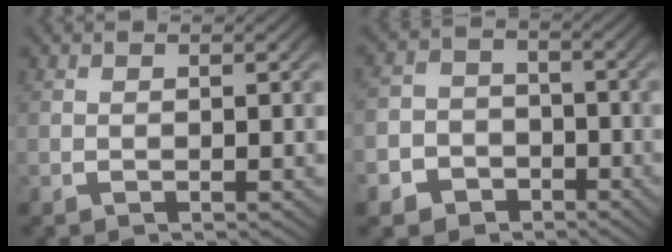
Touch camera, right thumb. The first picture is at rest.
{"total": 8.3, "force": [-3.8, 7.1, 1.8], "torque": [-0.022, -0.028, -0.065]}